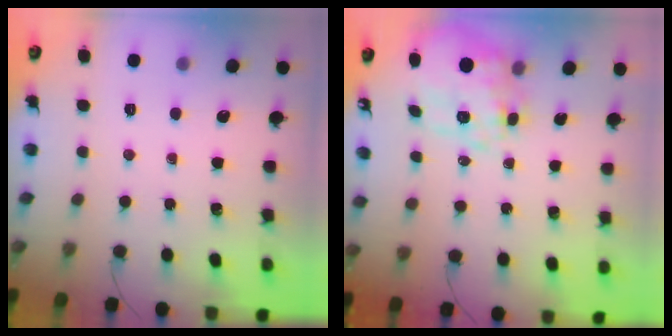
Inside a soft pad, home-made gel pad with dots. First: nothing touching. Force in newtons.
{"total": 13.7, "press": 13.5, "slide": 2.6}